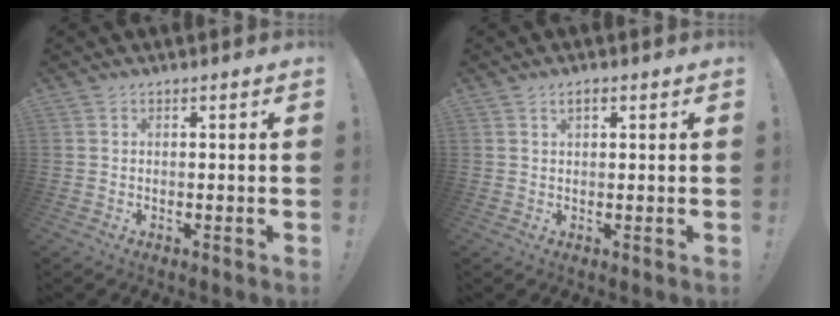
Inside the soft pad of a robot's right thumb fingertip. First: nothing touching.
{"total": 1.9, "force": [1.0, 0.9, 1.3], "torque": [-0.024, 0.002, 0.018]}